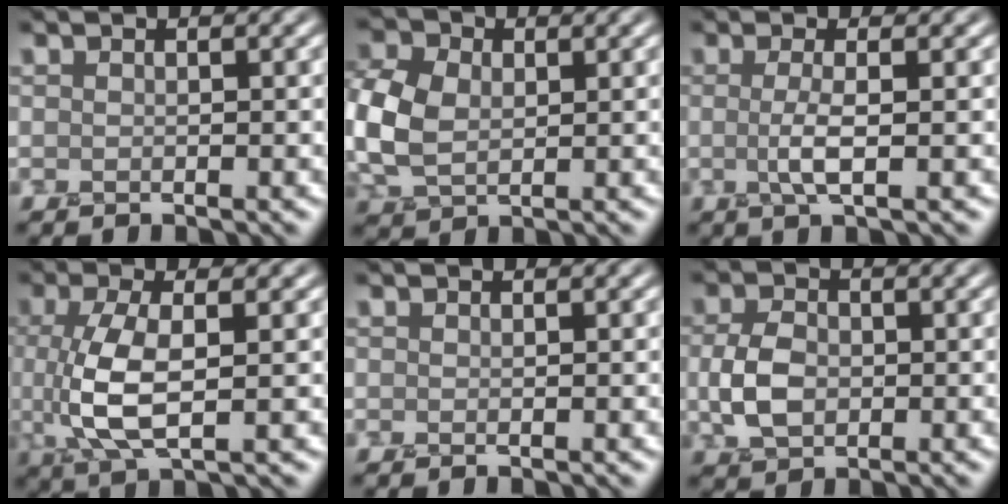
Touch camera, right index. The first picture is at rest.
{"total": 7.1, "force": [0.2, 5.1, 4.9], "torque": [-0.146, 0.001, -0.001]}
{"total": 2.5, "force": [-0.1, 0.6, 2.5], "torque": [-0.049, -0.003, -0.006]}
{"total": 5.8, "force": [-0.2, 2.2, 5.4], "torque": [-0.121, -0.005, -0.002]}
{"total": 0.0}
{"total": 3.8, "force": [-0.3, 2.7, 2.7], "torque": [-0.060, 0.000, -0.008]}